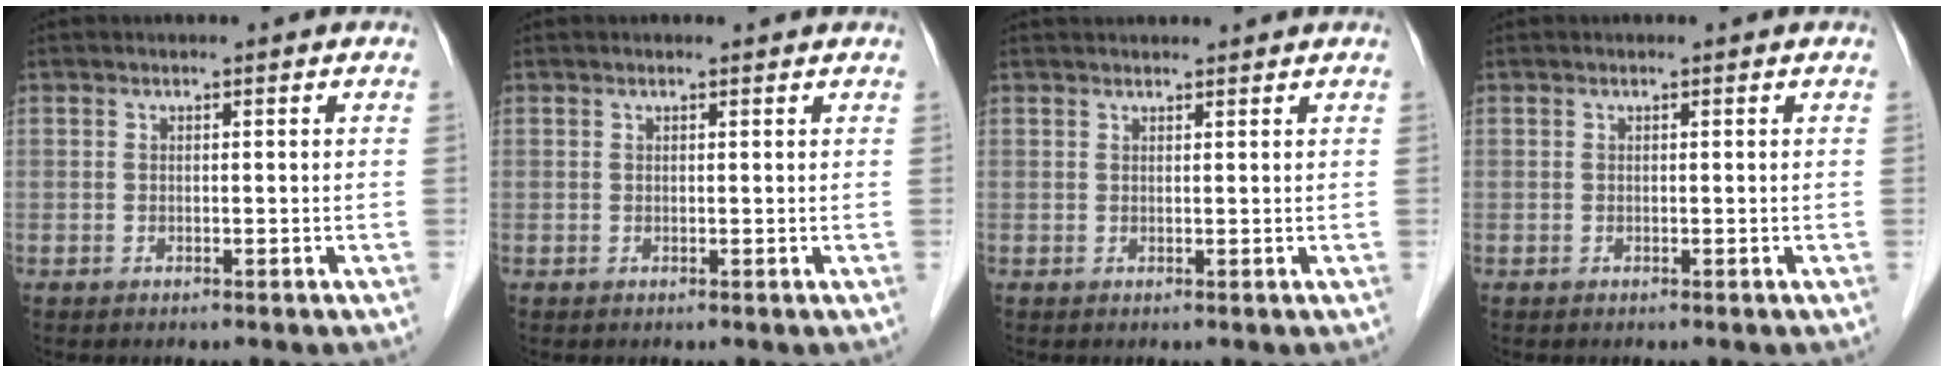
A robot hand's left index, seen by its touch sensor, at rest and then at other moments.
{"total": 1.0, "force": [0.9, 0.2, 0.4], "torque": [-0.012, 0.008, 0.009]}
{"total": 4.9, "force": [4.6, 0.6, 1.5], "torque": [-0.014, 0.031, 0.057]}
{"total": 0.0}